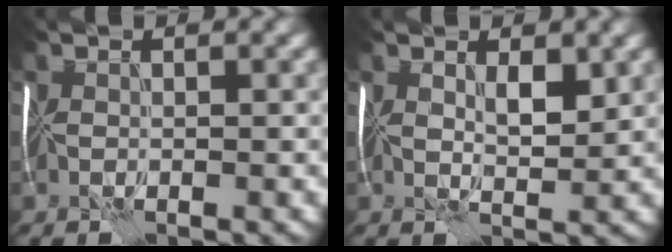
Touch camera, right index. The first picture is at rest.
{"total": 2.2, "force": [1.0, 0.7, 1.8], "torque": [-0.032, -0.004, 0.022]}